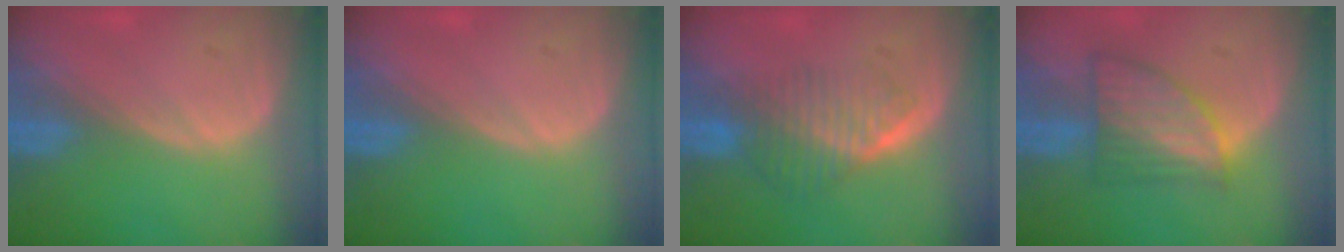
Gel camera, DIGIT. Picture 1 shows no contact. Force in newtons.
{"total": 0.0}
{"total": 6.4, "press": 5.8, "slide": 2.7}
{"total": 7.0, "press": 6.4, "slide": 2.8}